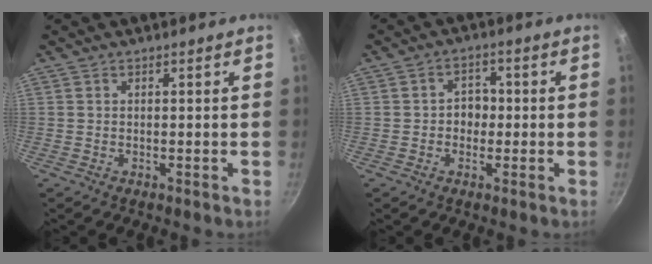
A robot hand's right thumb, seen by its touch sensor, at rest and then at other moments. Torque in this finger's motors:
{"motor_torque": [-0.73, 0.24, 0.16, -0.06, 0.04]}